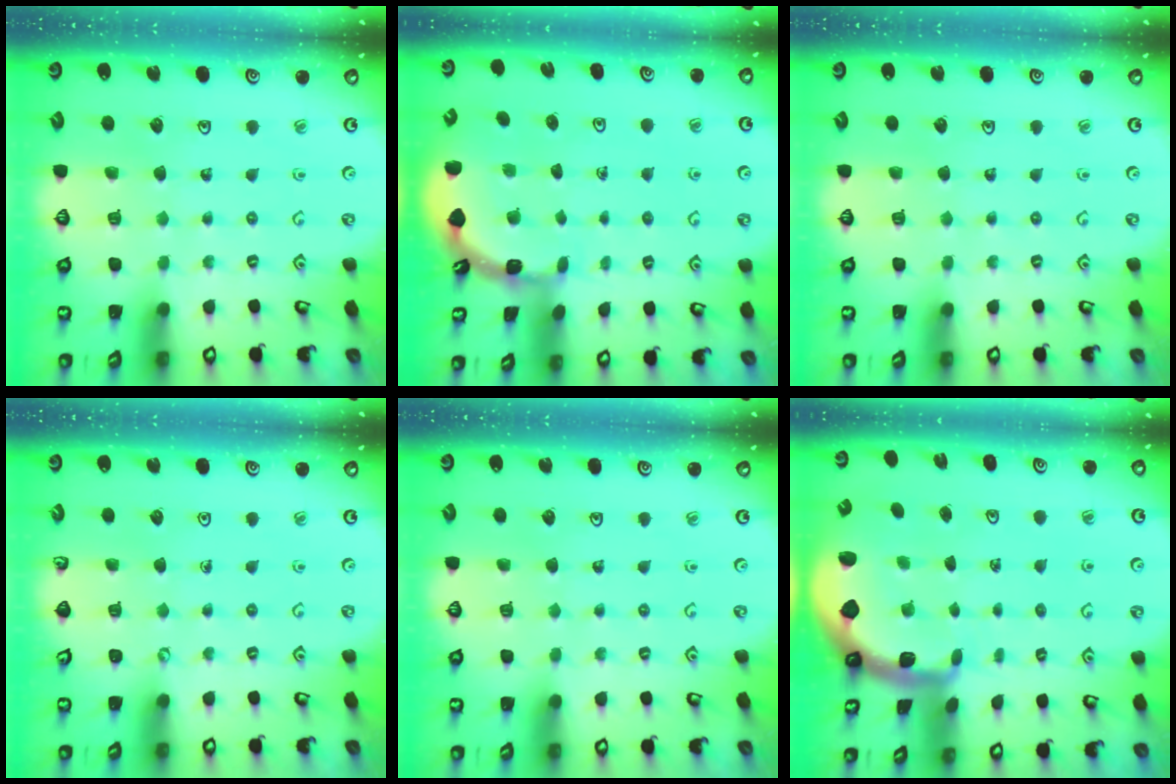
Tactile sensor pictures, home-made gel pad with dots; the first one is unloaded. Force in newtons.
{"total": 1.8, "press": 1.8, "slide": 0.1}
{"total": 0.0}
{"total": 0.0}
{"total": 0.0}
{"total": 1.8, "press": 1.8, "slide": 0.4}